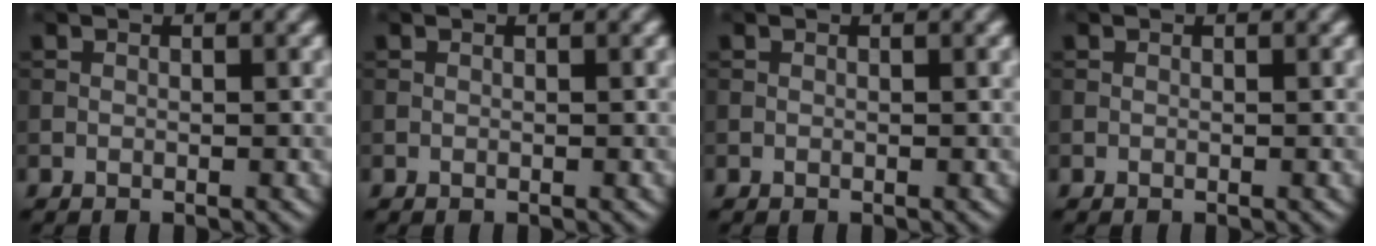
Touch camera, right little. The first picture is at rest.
{"total": 0.0}
{"total": 0.0}
{"total": 0.0}